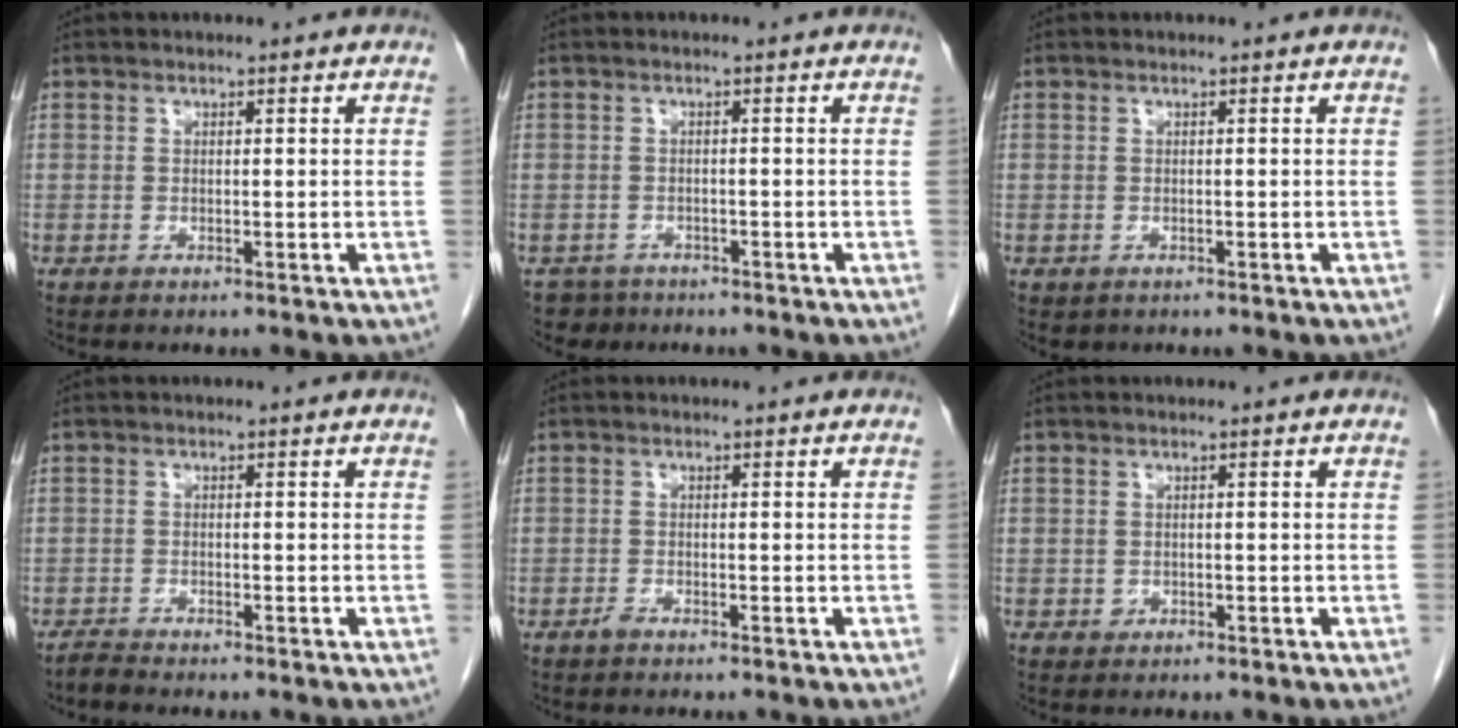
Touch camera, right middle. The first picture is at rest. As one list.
[{"total": 2.6, "force": [-2.0, 1.7, -0.5], "torque": [0.002, 0.004, -0.033]}, {"total": 0.7, "force": [-0.3, 0.6, 0.1], "torque": [-0.010, 0.002, 0.002]}, {"total": 1.1, "force": [-1.1, -0.2, 0.1], "torque": [-0.008, -0.005, -0.022]}, {"total": 0.7, "force": [-0.7, 0.1, 0.3], "torque": [-0.009, 0.000, -0.011]}, {"total": 0.7, "force": [-0.2, 0.7, 0.2], "torque": [-0.003, 0.002, -0.001]}]